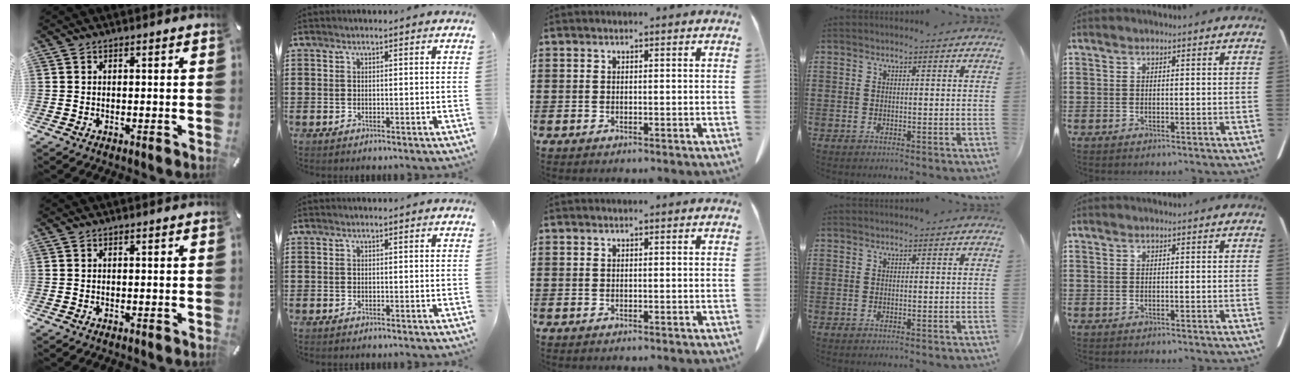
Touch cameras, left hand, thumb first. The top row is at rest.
{}